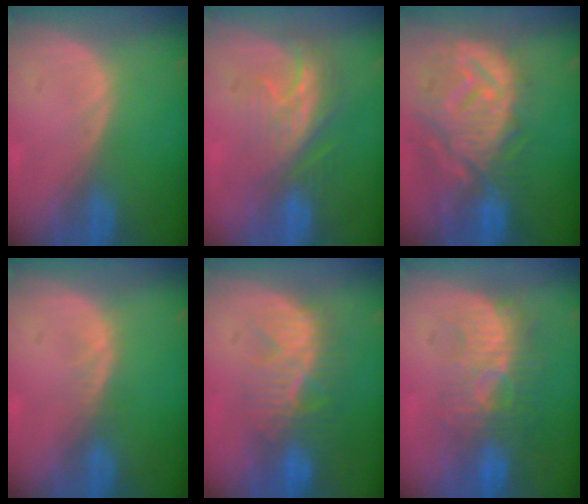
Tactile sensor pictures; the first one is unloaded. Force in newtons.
{"total": 8.8, "press": 7.5, "slide": 4.6}
{"total": 12.4, "press": 11.1, "slide": 5.6}
{"total": 1.1, "press": 1.1, "slide": 0.3}
{"total": 9.3, "press": 8.4, "slide": 3.9}
{"total": 9.1, "press": 8.7, "slide": 2.6}